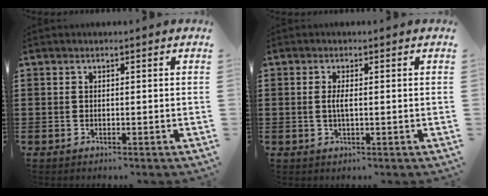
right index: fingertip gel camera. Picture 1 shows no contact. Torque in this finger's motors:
{"motor_torque": [0.42, 0.48, 0.05, 0.06]}